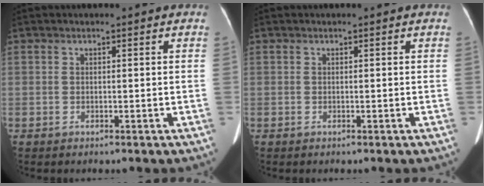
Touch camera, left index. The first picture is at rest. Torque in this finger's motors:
{"motor_torque": [0.00, 0.00, 0.00, 0.00]}